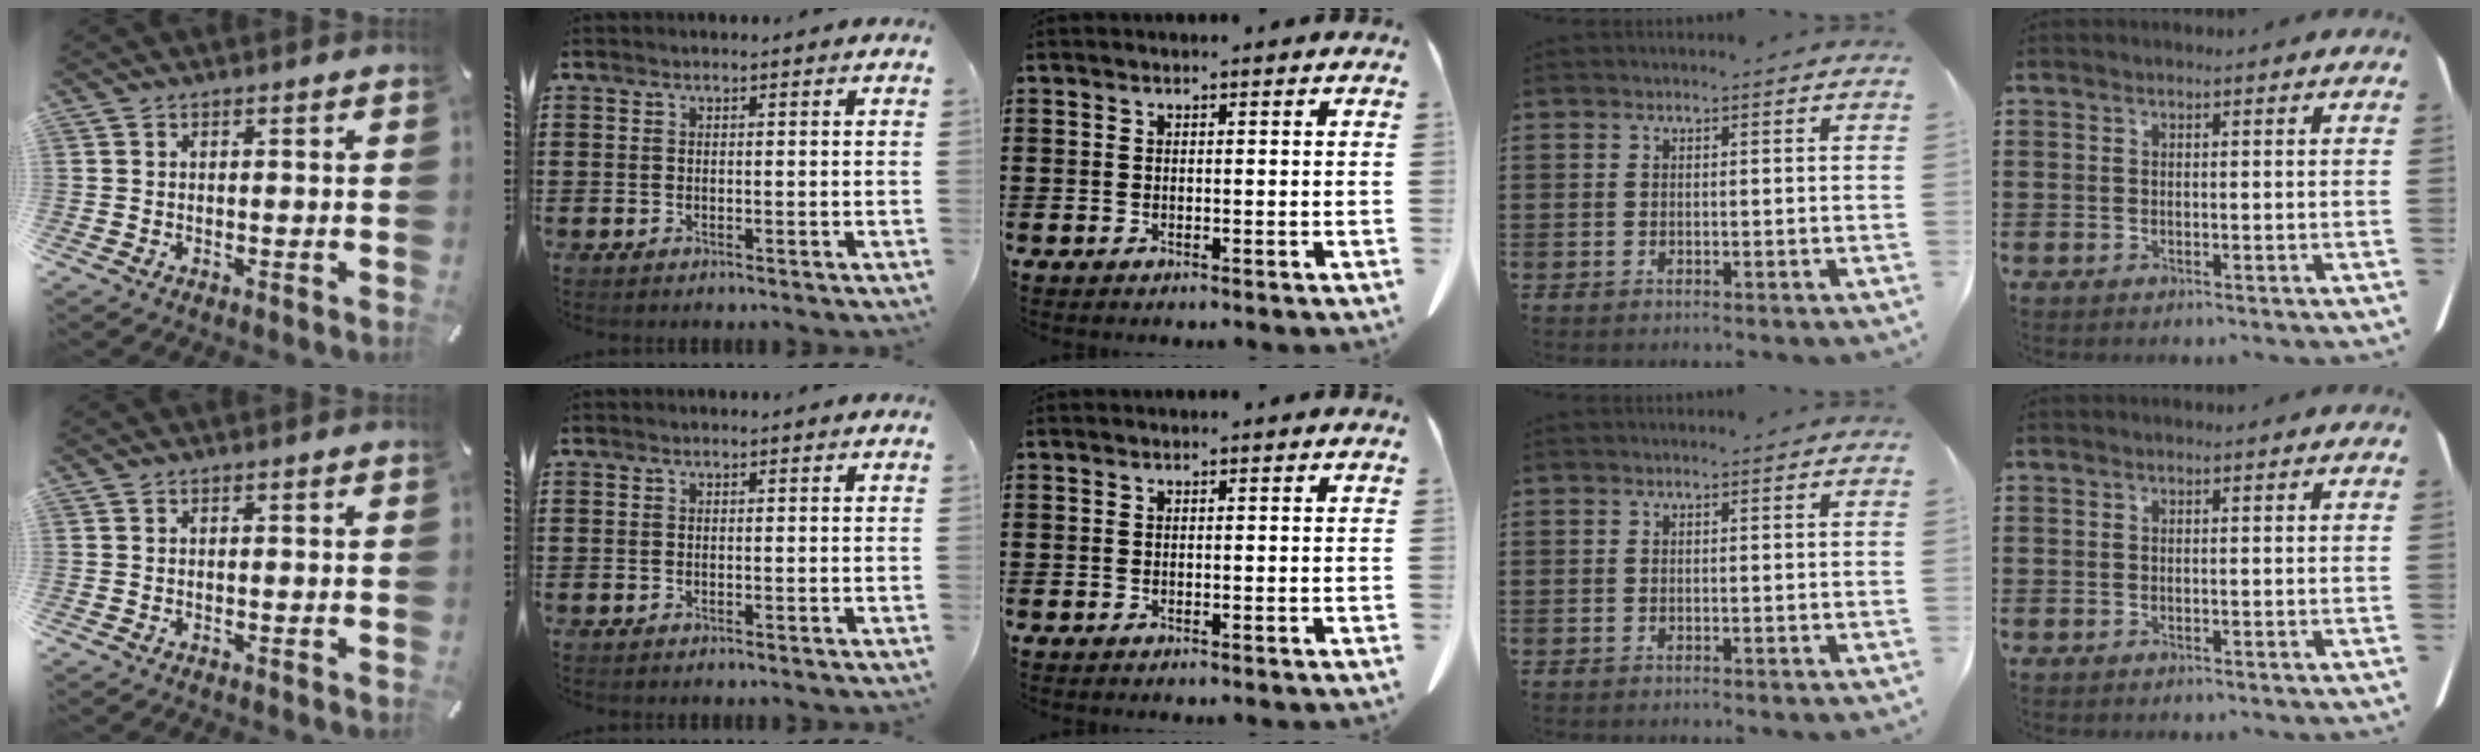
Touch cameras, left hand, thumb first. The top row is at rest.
{}